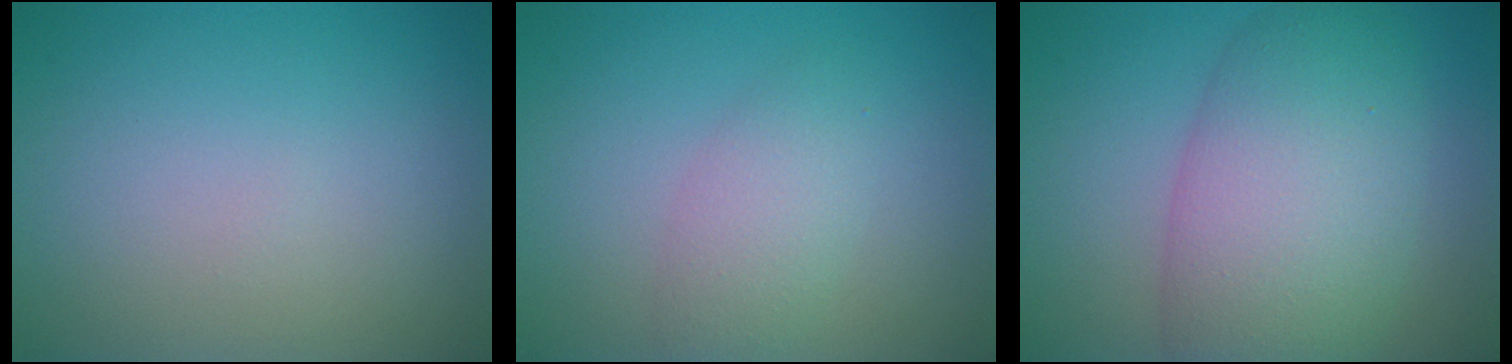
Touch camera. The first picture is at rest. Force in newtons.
{"total": 2.8, "press": 2.8, "slide": 0.1}
{"total": 9.2, "press": 9.2, "slide": 0.2}